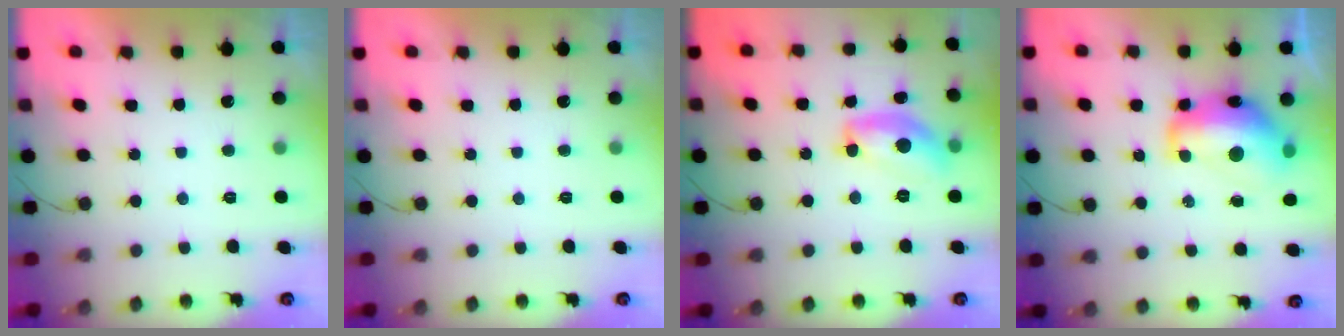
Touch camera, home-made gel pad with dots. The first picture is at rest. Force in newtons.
{"total": 0.0}
{"total": 14.7, "press": 14.7, "slide": 0.8}
{"total": 15.0, "press": 14.9, "slide": 1.4}